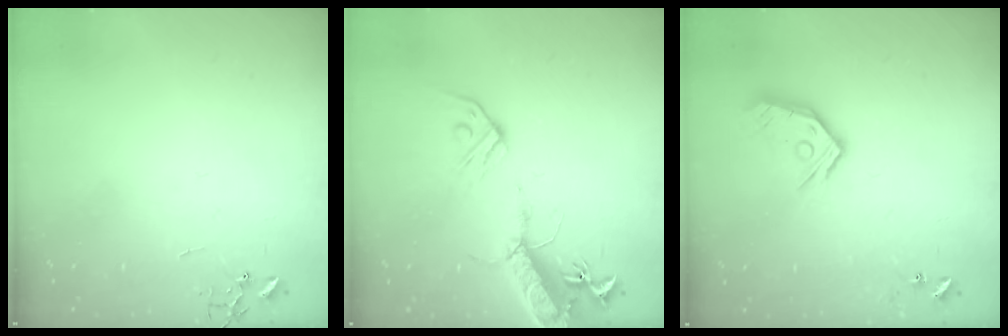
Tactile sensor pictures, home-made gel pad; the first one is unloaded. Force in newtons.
{"total": 16.9, "press": 16.5, "slide": 3.8}
{"total": 13.2, "press": 13.1, "slide": 1.6}